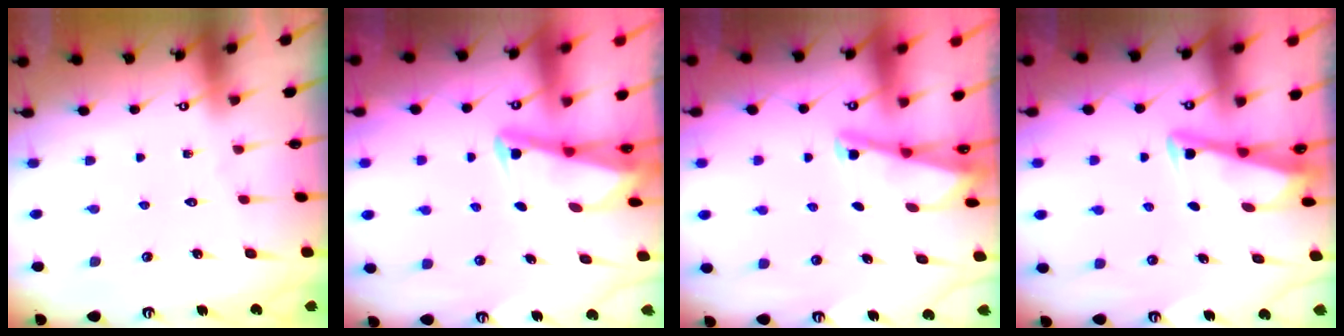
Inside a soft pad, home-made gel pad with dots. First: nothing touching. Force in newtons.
{"total": 3.5, "press": 3.4, "slide": 0.7}
{"total": 2.1, "press": 2.0, "slide": 0.3}
{"total": 3.4, "press": 3.4, "slide": 0.4}